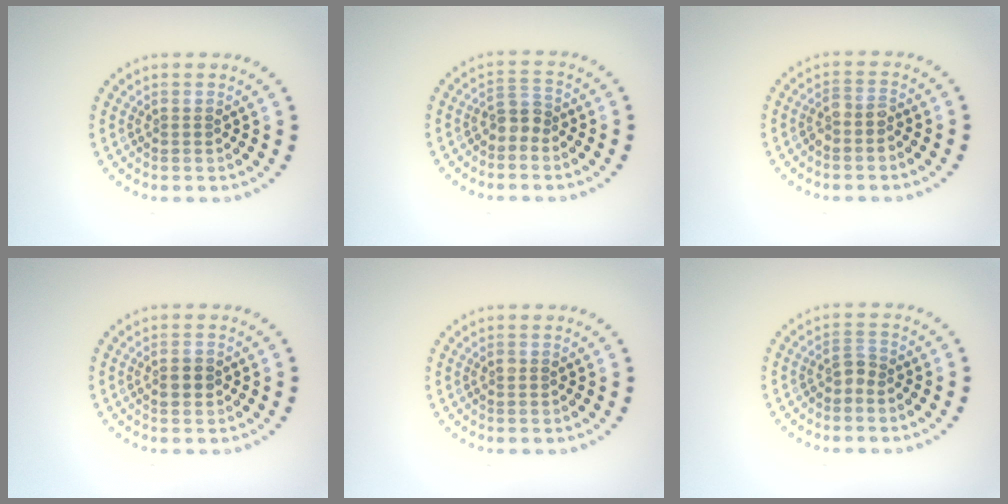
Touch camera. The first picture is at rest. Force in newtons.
{"total": 2.0, "press": 1.5, "slide": 1.3}
{"total": 1.7, "press": 1.5, "slide": 0.8}
{"total": 1.9, "press": 1.9, "slide": 0.1}
{"total": 0.5, "press": 0.5, "slide": 0.1}
{"total": 1.3, "press": 1.1, "slide": 0.8}